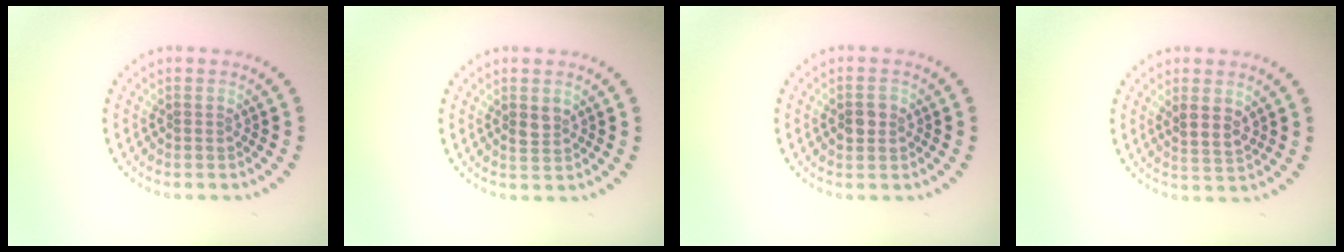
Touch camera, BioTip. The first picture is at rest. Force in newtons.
{"total": 1.5, "press": 1.5, "slide": 0.3}
{"total": 1.7, "press": 1.7, "slide": 0.2}
{"total": 2.3, "press": 2.1, "slide": 1.0}